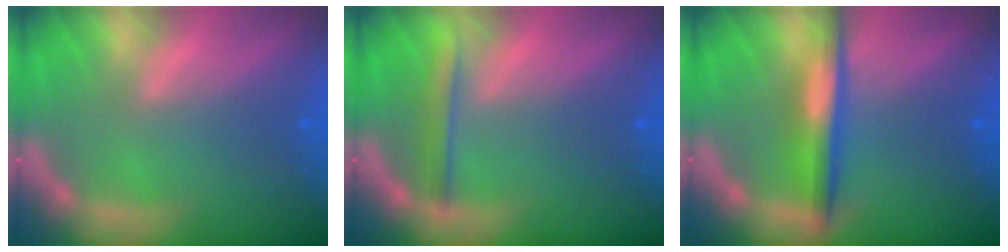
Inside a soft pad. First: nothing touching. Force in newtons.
{"total": 2.5}
{"total": 4.5}